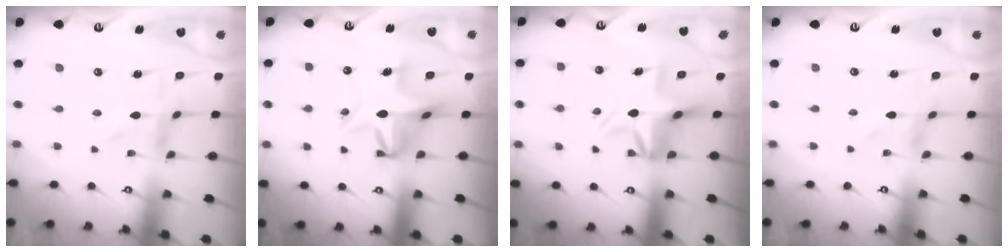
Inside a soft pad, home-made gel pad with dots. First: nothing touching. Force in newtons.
{"total": 8.8, "press": 8.6, "slide": 1.9}
{"total": 6.2, "press": 5.7, "slide": 2.4}
{"total": 0.7, "press": 0.7, "slide": 0.1}